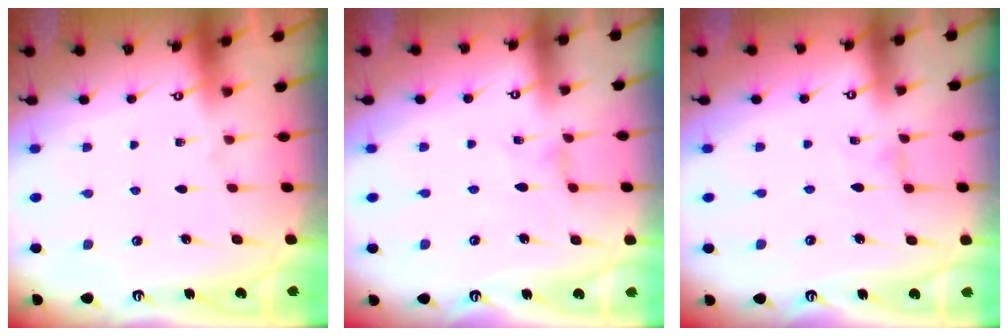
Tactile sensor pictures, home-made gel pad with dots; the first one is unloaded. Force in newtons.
{"total": 0.6, "press": 0.5, "slide": 0.2}
{"total": 0.0}